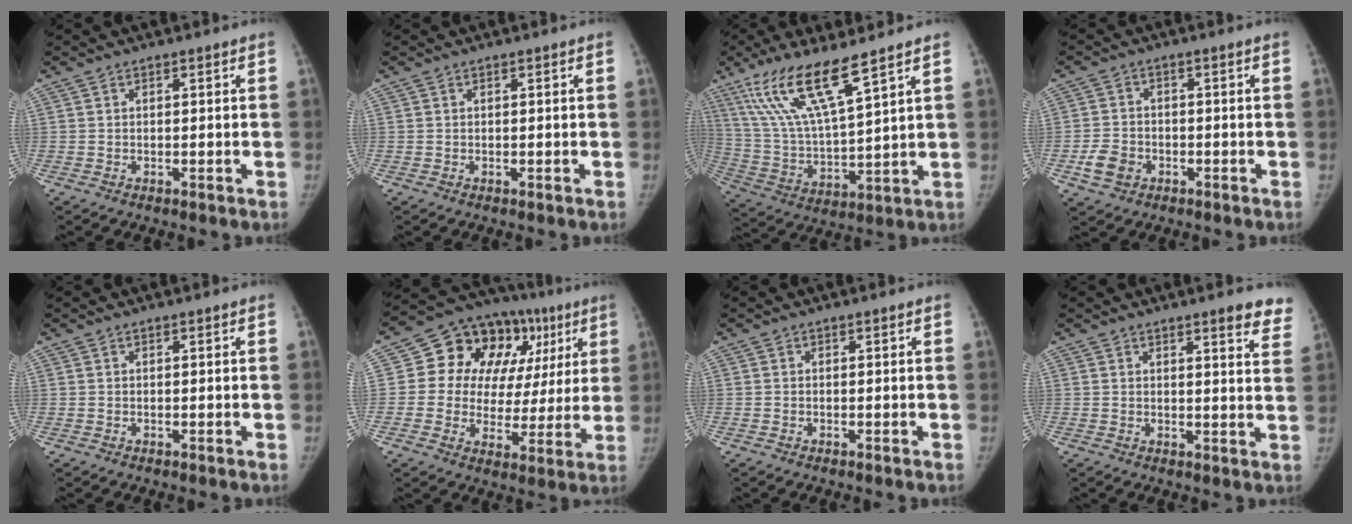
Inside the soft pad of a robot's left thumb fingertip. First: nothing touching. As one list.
[{"total": 0.0}, {"total": 15.7, "force": [10.0, 2.5, 11.9], "torque": [-0.240, -0.049, 0.207]}, {"total": 4.8, "force": [-1.8, 3.9, 2.2], "torque": [-0.035, 0.008, -0.031]}, {"total": 0.0}, {"total": 20.6, "force": [6.7, 14.8, 12.6], "torque": [-0.115, 0.028, 0.099]}, {"total": 0.0}, {"total": 8.2, "force": [6.5, 1.9, 4.7], "torque": [-0.026, -0.032, 0.061]}]